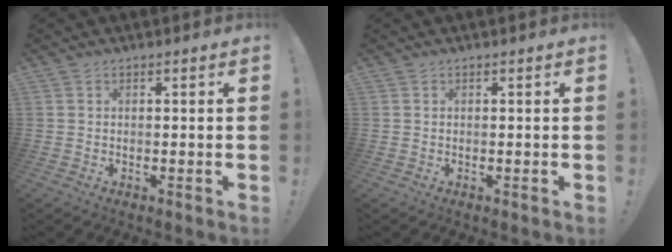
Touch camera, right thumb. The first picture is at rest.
{"total": 0.0}